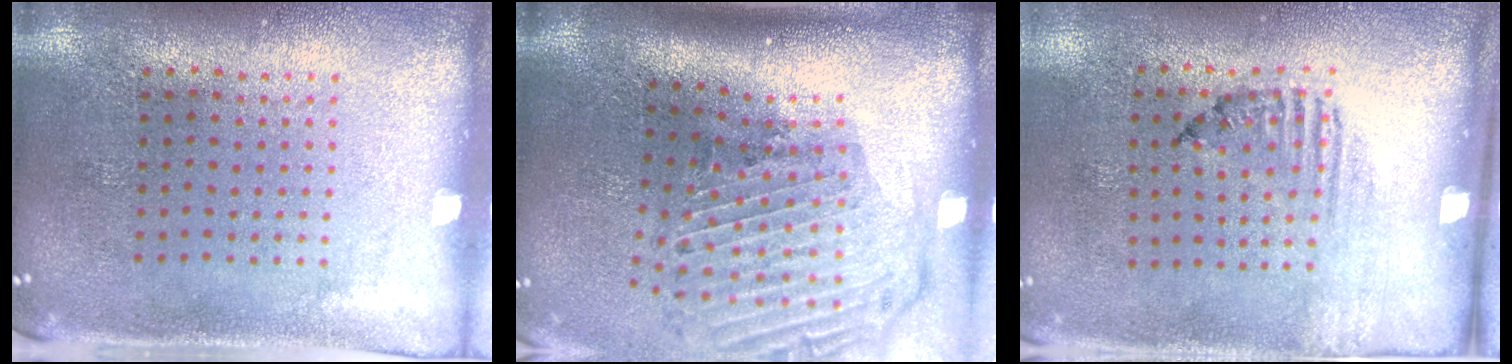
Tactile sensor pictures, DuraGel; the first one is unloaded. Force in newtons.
{"total": 3.0, "press": 2.1, "slide": 2.2}
{"total": 1.6, "press": 1.0, "slide": 1.3}